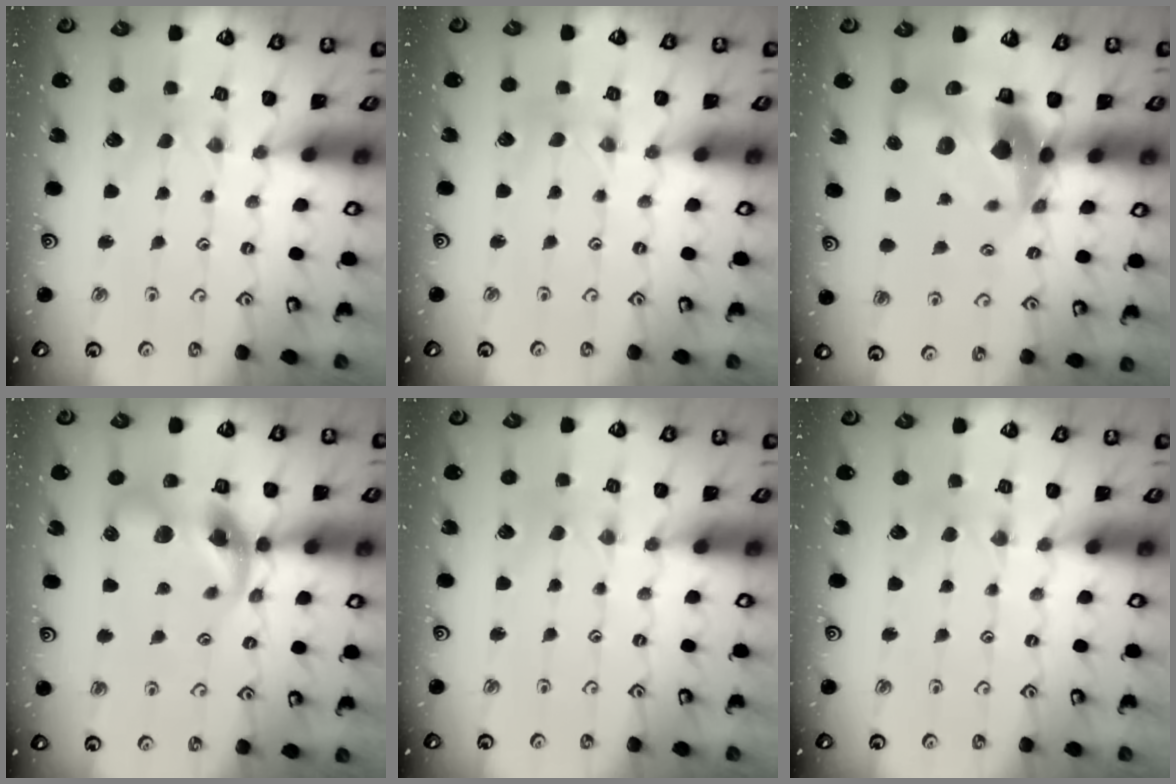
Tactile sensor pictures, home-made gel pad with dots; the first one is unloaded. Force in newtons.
{"total": 0.0}
{"total": 19.8, "press": 19.6, "slide": 2.8}
{"total": 14.7, "press": 14.6, "slide": 2.1}
{"total": 0.0}
{"total": 1.9, "press": 1.9, "slide": 0.5}